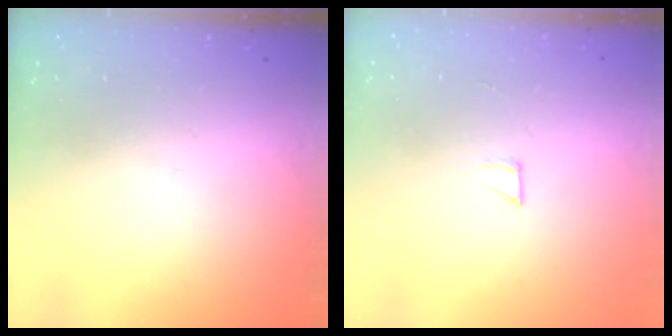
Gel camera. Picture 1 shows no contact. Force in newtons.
{"total": 2.3, "press": 2.3, "slide": 0.2}